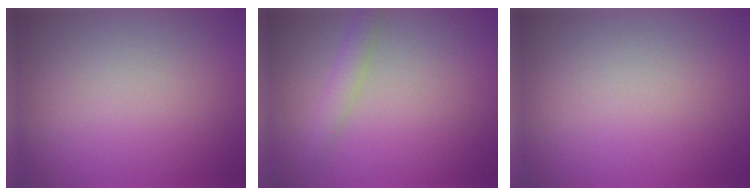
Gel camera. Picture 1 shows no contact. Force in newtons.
{"total": 1.7, "press": 1.7, "slide": 0.1}
{"total": 0.0}